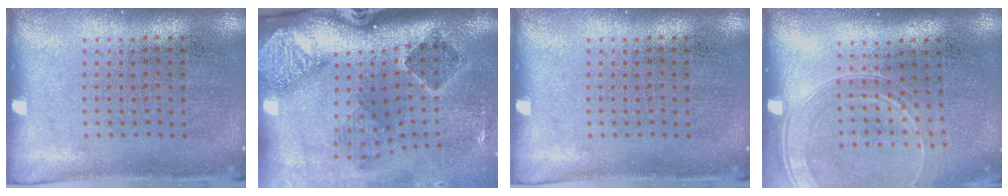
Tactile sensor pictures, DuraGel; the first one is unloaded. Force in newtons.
{"total": 2.8, "press": 1.9, "slide": 2.1}
{"total": 0.0}
{"total": 1.7, "press": 1.6, "slide": 0.6}